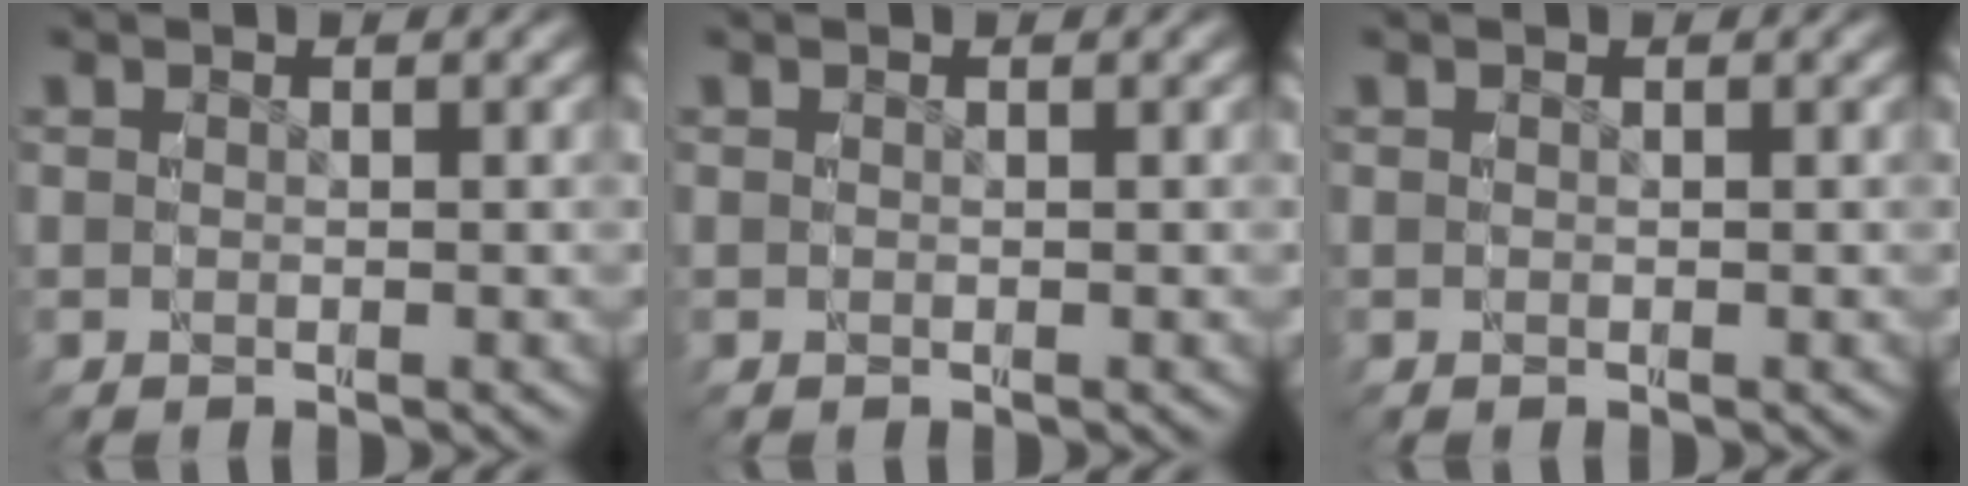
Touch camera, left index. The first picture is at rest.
{"total": 0.0}
{"total": 0.0}